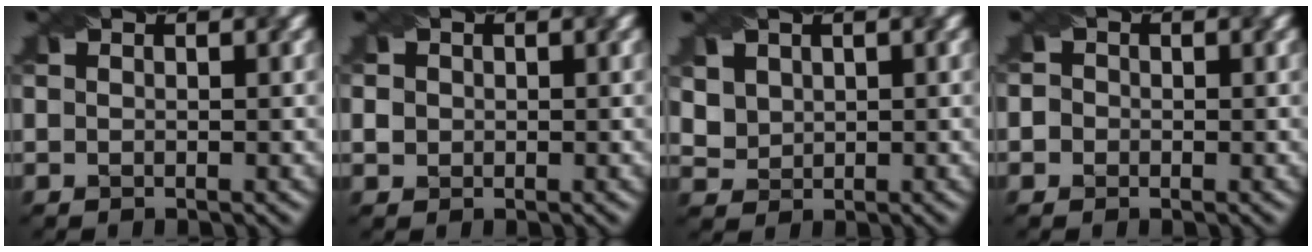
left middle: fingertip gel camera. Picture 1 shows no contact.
{"total": 1.7, "force": [0.4, 1.5, 0.6], "torque": [-0.011, 0.013, 0.007]}
{"total": 3.3, "force": [1.7, 2.6, 1.2], "torque": [-0.049, 0.004, 0.046]}
{"total": 1.8, "force": [0.1, 1.7, 0.7], "torque": [0.013, 0.024, -0.018]}